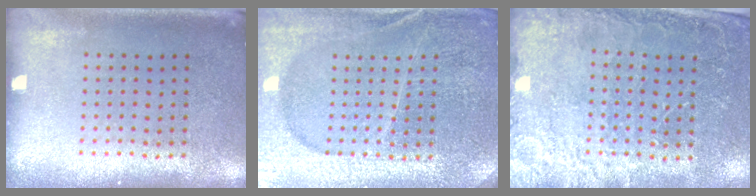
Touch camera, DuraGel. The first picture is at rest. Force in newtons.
{"total": 4.1, "press": 4.0, "slide": 1.2}
{"total": 2.8, "press": 2.7, "slide": 0.4}